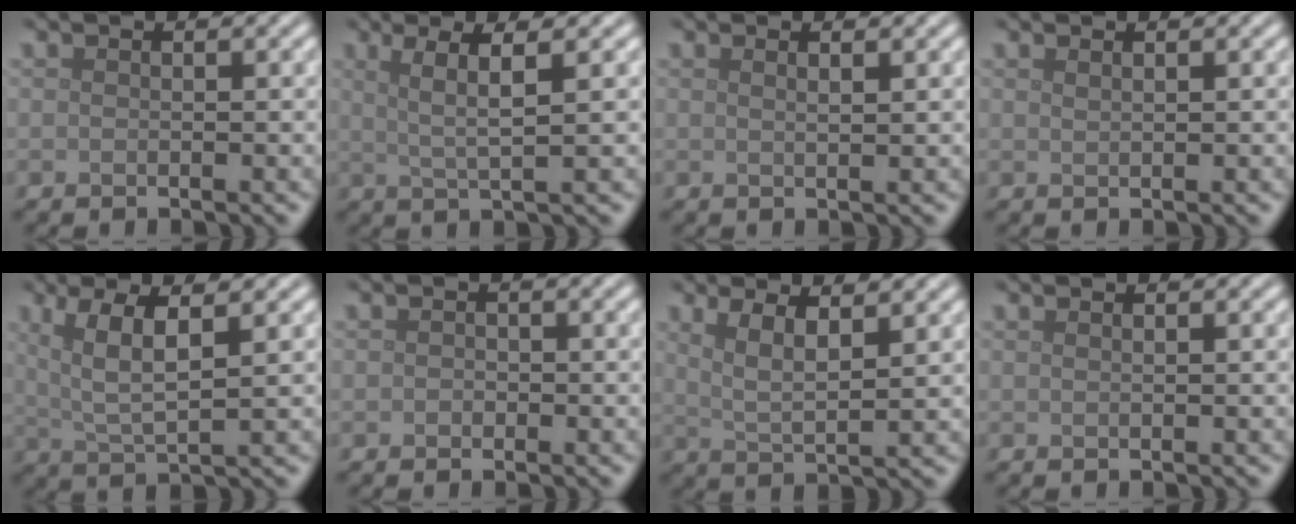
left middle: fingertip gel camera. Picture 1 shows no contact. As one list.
[{"total": 3.5, "force": [1.3, 0.4, 3.2], "torque": [-0.059, 0.001, 0.027]}, {"total": 1.4, "force": [0.8, 0.5, 1.0], "torque": [-0.004, -0.001, 0.003]}, {"total": 0.6, "force": [0.5, 0.2, 0.3], "torque": [-0.003, 0.001, 0.009]}, {"total": 4.9, "force": [2.0, 1.2, 4.3], "torque": [-0.085, -0.001, 0.042]}, {"total": 0.6, "force": [-0.1, 0.5, 0.2], "torque": [-0.002, -0.004, -0.003]}, {"total": 4.0, "force": [2.2, 1.1, 3.3], "torque": [-0.065, -0.004, 0.042]}, {"total": 0.6, "force": [0.4, 0.2, 0.4], "torque": [-0.002, 0.000, 0.002]}]